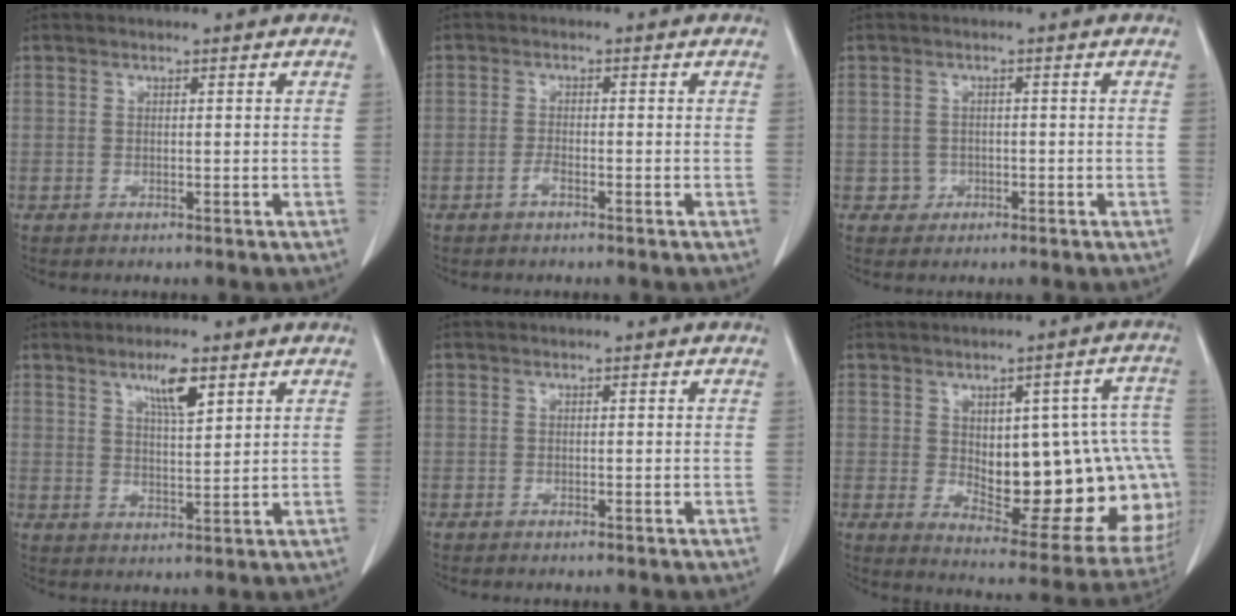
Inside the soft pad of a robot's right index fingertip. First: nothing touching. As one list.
[{"total": 1.3, "force": [-0.8, 0.3, 1.0], "torque": [-0.017, 0.003, -0.013]}, {"total": 1.9, "force": [-0.6, 1.8, -0.1], "torque": [0.014, 0.011, -0.008]}, {"total": 5.5, "force": [3.2, 0.8, 4.4], "torque": [-0.079, -0.003, 0.055]}, {"total": 0.0}, {"total": 22.0, "force": [-1.1, 8.7, 20.2], "torque": [-0.183, 0.030, 0.020]}]